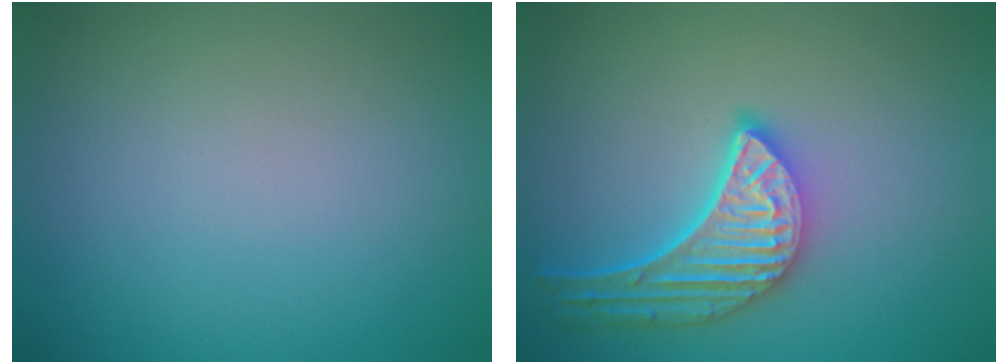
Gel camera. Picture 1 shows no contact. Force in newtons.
{"total": 5.7, "press": 4.5, "slide": 3.5}